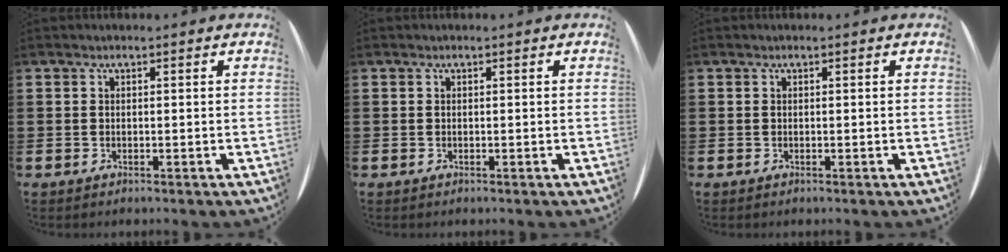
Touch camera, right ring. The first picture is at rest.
{"total": 0.0}
{"total": 0.0}